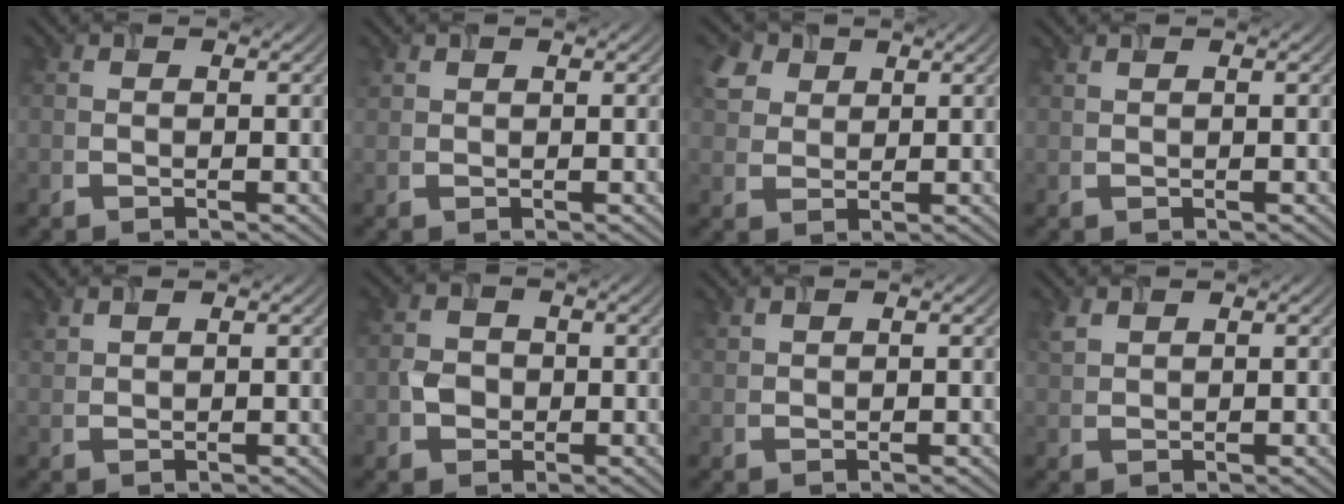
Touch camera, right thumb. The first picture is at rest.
{"total": 0.7, "force": [0.6, 0.4, 0.2], "torque": [-0.009, 0.000, 0.015]}
{"total": 4.7, "force": [2.4, 3.3, 2.2], "torque": [-0.066, 0.010, 0.050]}
{"total": 0.5, "force": [0.5, 0.0, 0.3], "torque": [-0.009, 0.005, 0.009]}
{"total": 1.1, "force": [1.0, 0.2, 0.4], "torque": [-0.018, 0.004, 0.026]}
{"total": 2.5, "force": [-0.5, 2.3, 1.0], "torque": [-0.019, -0.002, -0.013]}
{"total": 0.8, "force": [0.7, 0.1, 0.3], "torque": [-0.014, 0.005, 0.018]}
{"total": 1.5, "force": [1.1, 0.6, 0.7], "torque": [-0.025, 0.001, 0.028]}